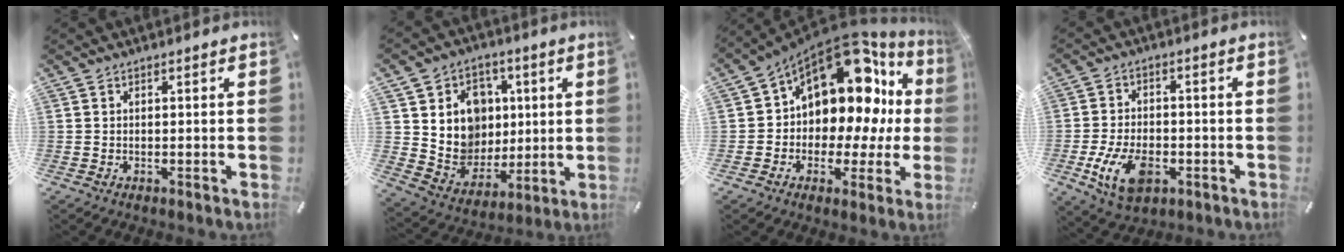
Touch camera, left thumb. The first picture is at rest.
{"total": 12.5, "force": [2.4, 11.8, 3.2], "torque": [-0.051, -0.017, 0.060]}
{"total": 17.4, "force": [8.0, 10.8, 11.1], "torque": [-0.177, -0.075, 0.128]}
{"total": 11.1, "force": [-3.8, 6.7, 7.9], "torque": [-0.165, 0.001, -0.067]}